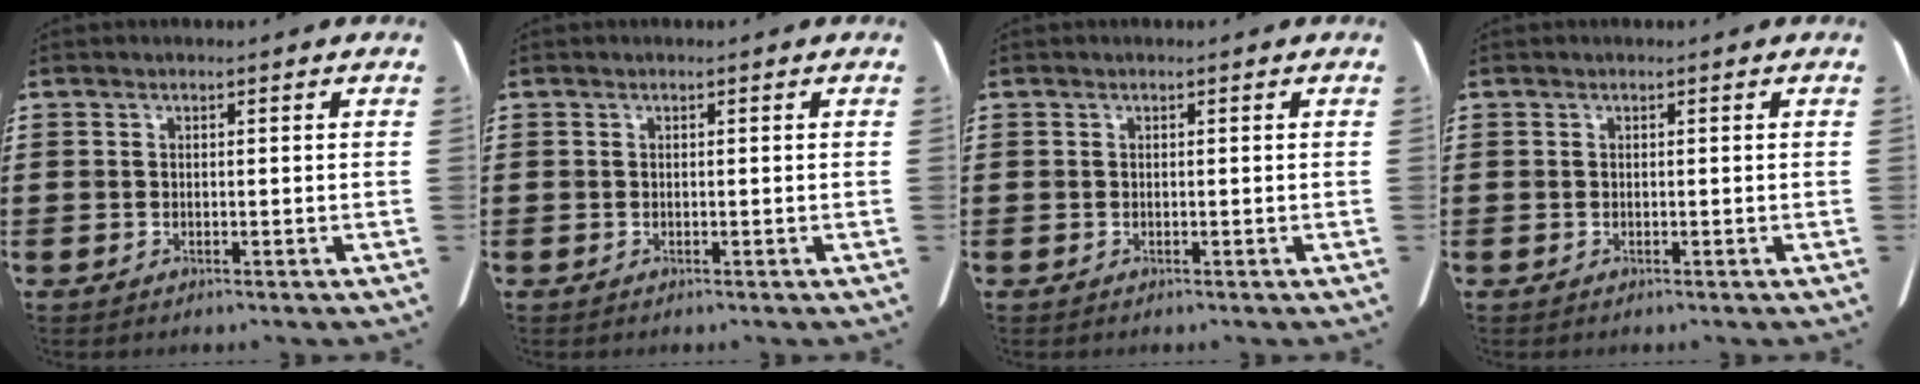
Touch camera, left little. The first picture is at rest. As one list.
[{"total": 0.0}, {"total": 0.0}, {"total": 0.0}]